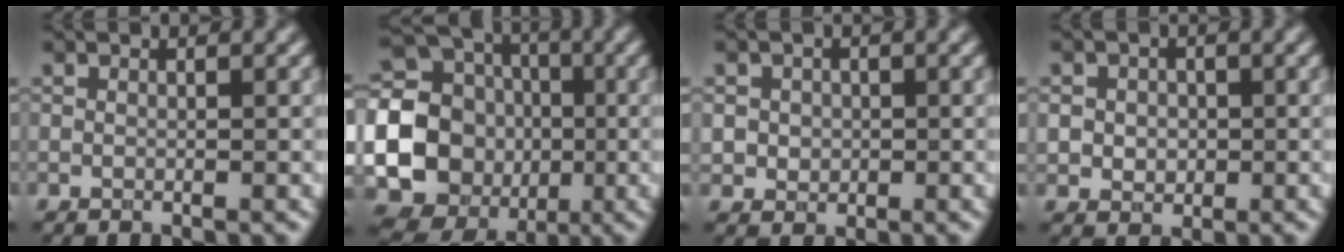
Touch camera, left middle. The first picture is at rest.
{"total": 25.4, "force": [-4.0, 24.0, 7.4], "torque": [-0.165, -0.020, -0.120]}
{"total": 2.0, "force": [0.1, 1.9, 0.6], "torque": [-0.007, -0.001, 0.006]}
{"total": 3.0, "force": [0.2, 2.6, 1.3], "torque": [-0.021, 0.004, -0.006]}